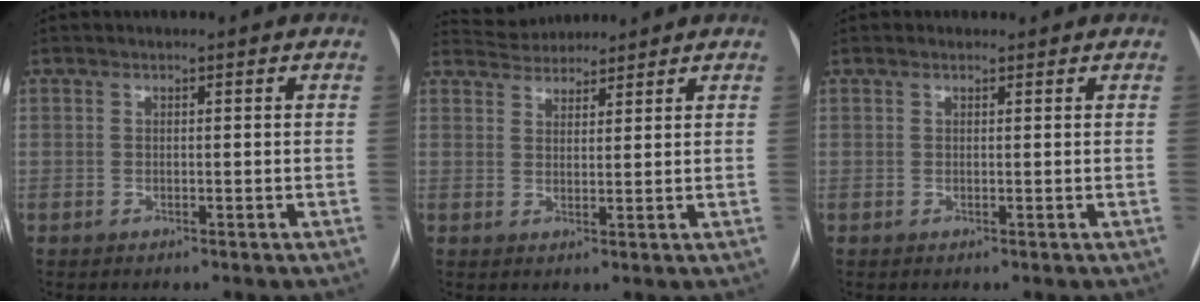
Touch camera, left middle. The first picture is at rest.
{"total": 5.0, "force": [4.8, 1.3, 0.3], "torque": [-0.008, 0.026, 0.080]}
{"total": 0.8, "force": [0.6, 0.5, 0.2], "torque": [-0.014, 0.011, 0.010]}